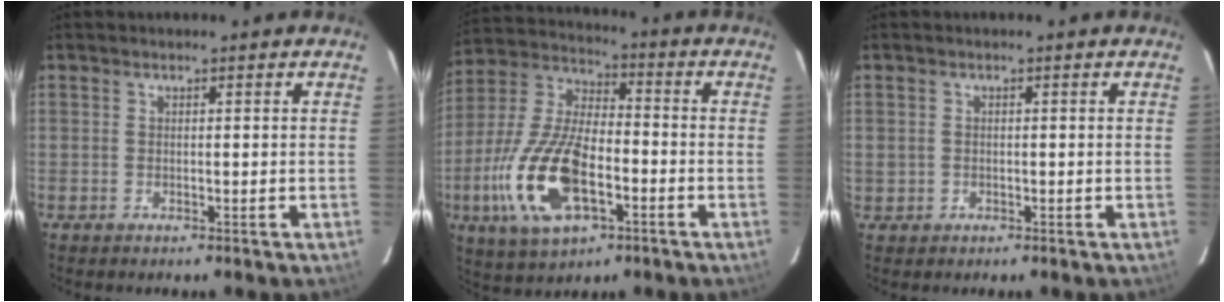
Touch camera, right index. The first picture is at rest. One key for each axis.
{"total": 19.0, "fx": -6.4, "fy": 8.8, "fz": 15.6, "tx": -0.343, "ty": -0.011, "tz": -0.116}
{"total": 1.6, "fx": -0.2, "fy": 1.6, "fz": 0.3, "tx": -0.005, "ty": 0.001, "tz": 0.000}